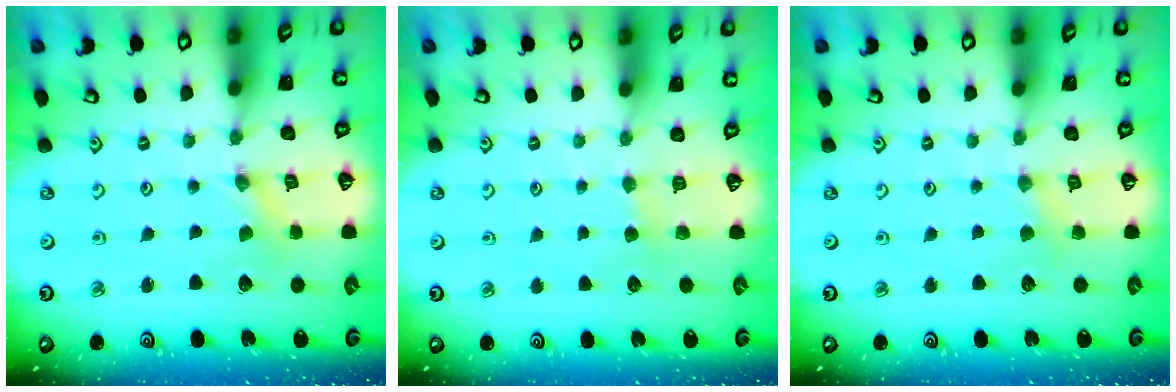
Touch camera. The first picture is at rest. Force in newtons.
{"total": 3.3, "press": 3.2, "slide": 0.5}
{"total": 2.9, "press": 2.9, "slide": 0.4}